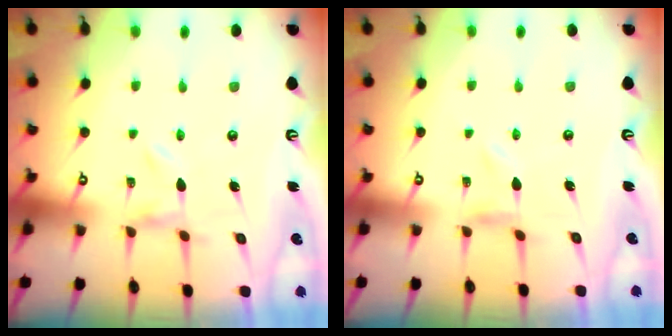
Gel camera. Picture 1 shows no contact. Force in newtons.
{"total": 0.0}